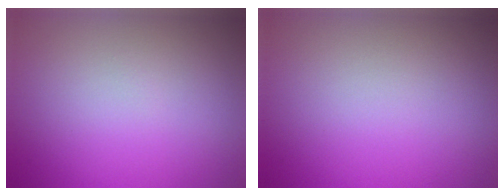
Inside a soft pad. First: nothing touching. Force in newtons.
{"total": 0.0}